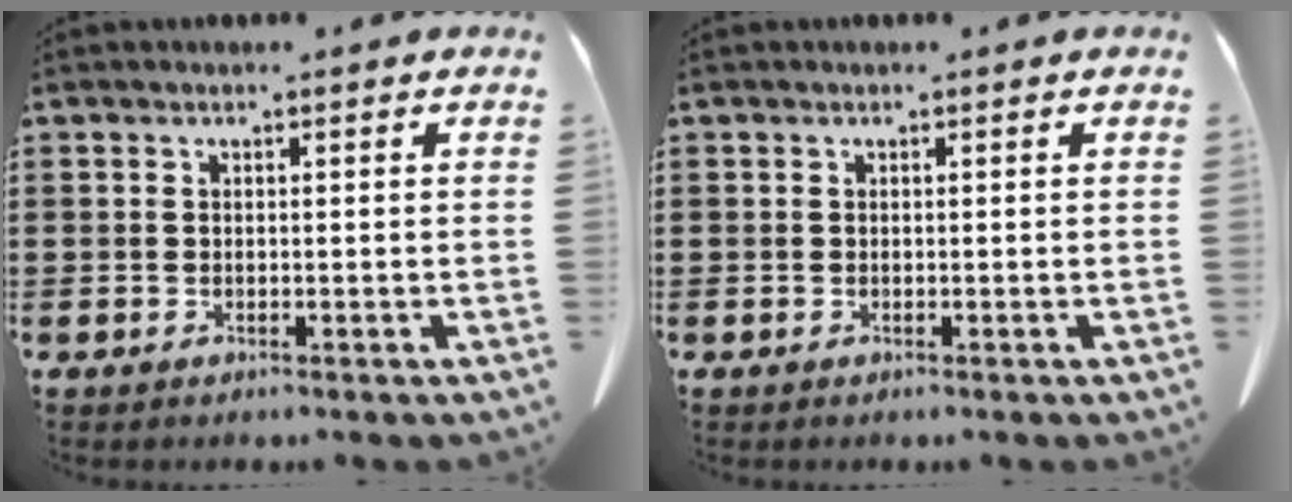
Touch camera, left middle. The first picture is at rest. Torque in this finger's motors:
{"motor_torque": [0.00, 0.00, 0.00, 0.00]}